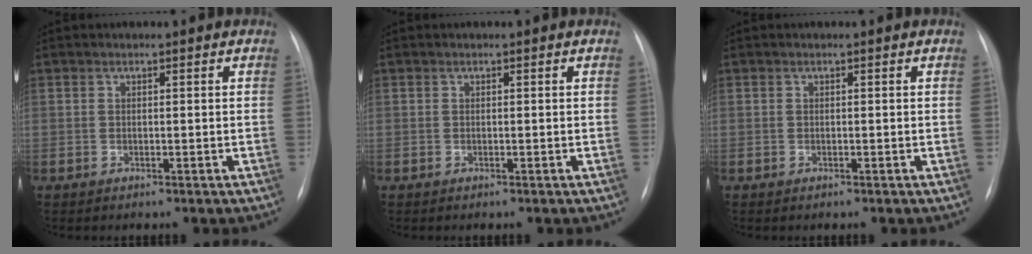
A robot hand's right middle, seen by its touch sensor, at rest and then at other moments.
{"total": 0.0}
{"total": 0.0}